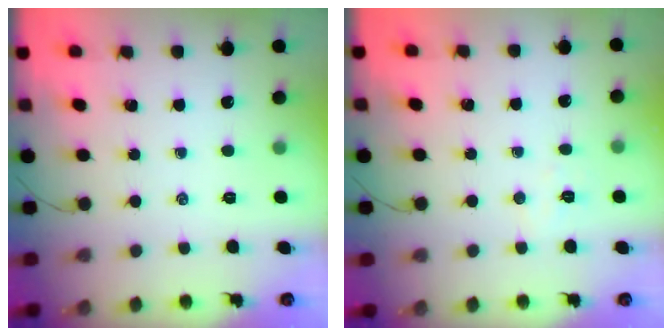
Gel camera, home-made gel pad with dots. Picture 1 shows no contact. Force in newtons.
{"total": 3.7, "press": 3.6, "slide": 0.8}